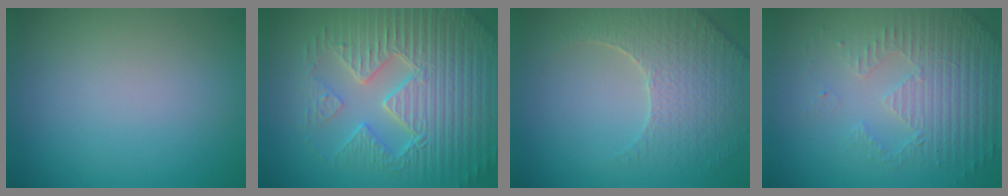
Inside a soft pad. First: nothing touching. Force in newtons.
{"total": 8.9, "press": 6.4, "slide": 6.1}
{"total": 4.3, "press": 4.2, "slide": 1.2}
{"total": 5.1, "press": 3.5, "slide": 3.8}